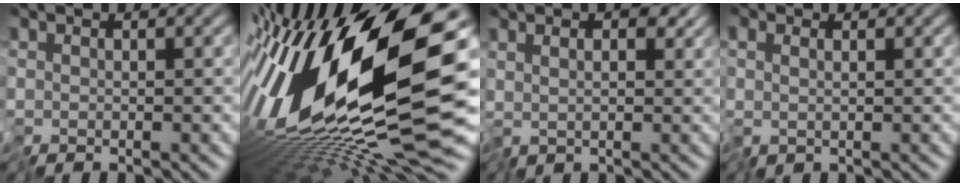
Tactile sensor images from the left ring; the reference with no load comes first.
{"total": 18.6, "force": [1.4, 4.3, 18.0], "torque": [-0.337, -0.011, 0.028]}
{"total": 3.8, "force": [1.8, 1.7, 2.9], "torque": [-0.041, 0.010, 0.030]}
{"total": 0.6, "force": [0.3, 0.2, 0.4], "torque": [-0.011, 0.002, 0.007]}